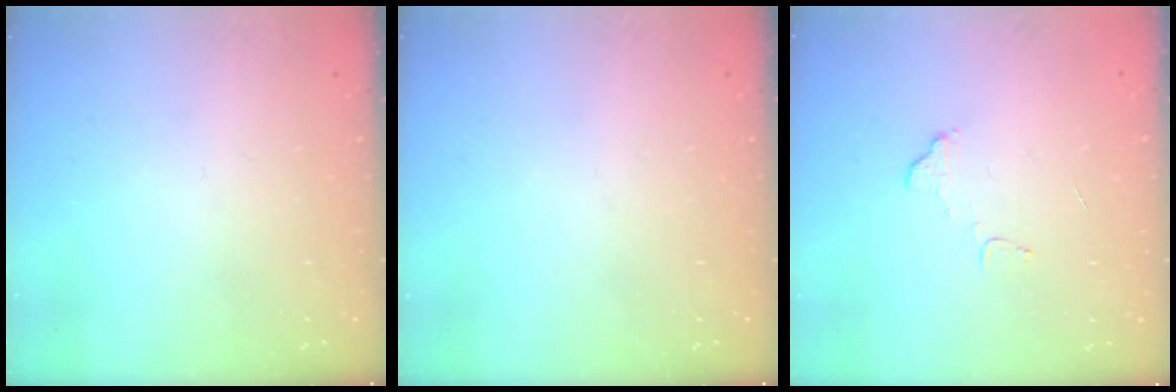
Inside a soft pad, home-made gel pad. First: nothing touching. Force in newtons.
{"total": 0.0}
{"total": 3.2, "press": 3.2, "slide": 0.2}